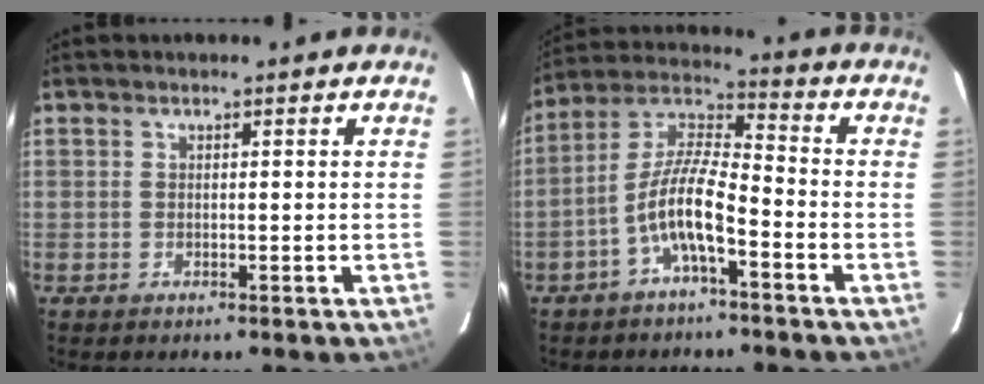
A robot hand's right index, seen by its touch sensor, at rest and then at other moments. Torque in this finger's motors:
{"motor_torque": [1.39, -0.75, 0.86, 0.20]}